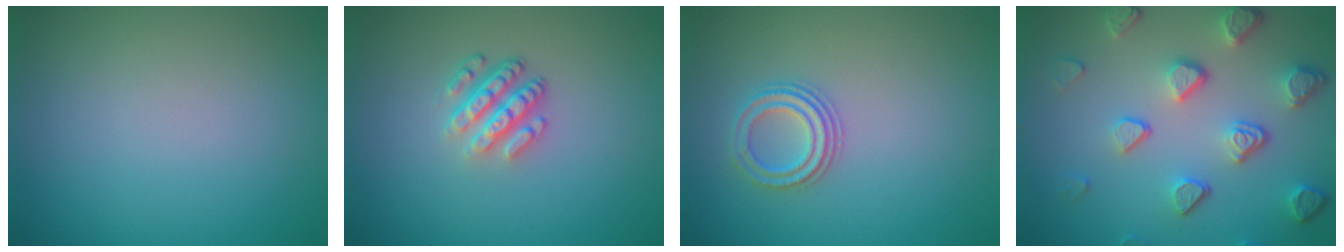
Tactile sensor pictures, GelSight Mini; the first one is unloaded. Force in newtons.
{"total": 3.6, "press": 2.6, "slide": 2.5}
{"total": 2.2, "press": 2.1, "slide": 0.7}
{"total": 5.2, "press": 4.0, "slide": 3.3}